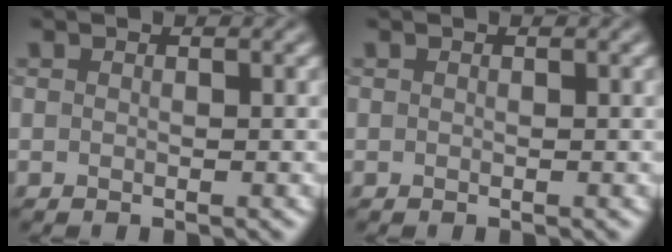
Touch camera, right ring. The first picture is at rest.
{"total": 0.0}